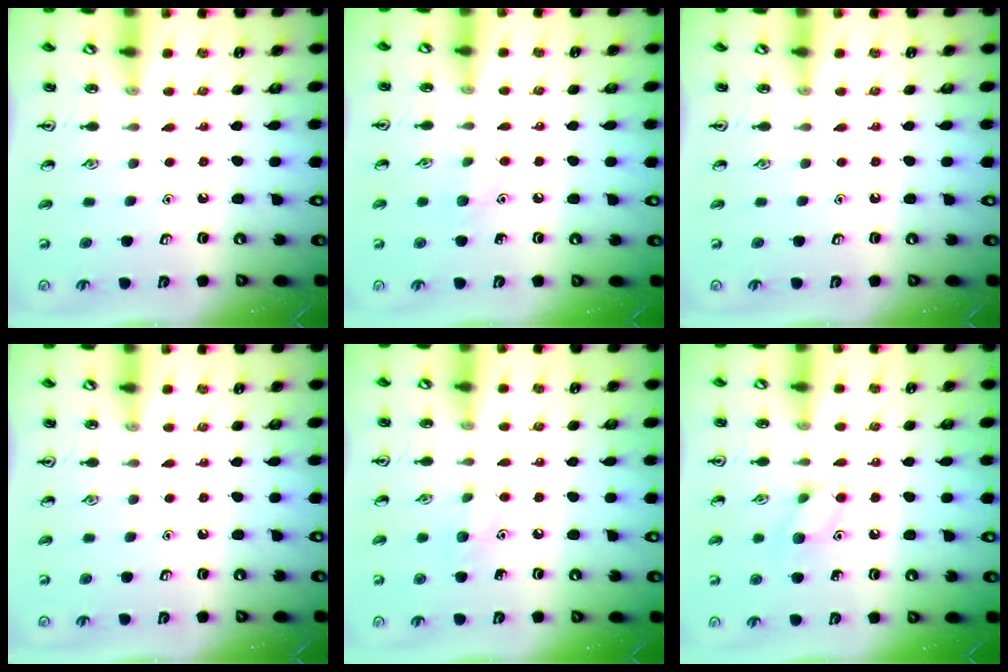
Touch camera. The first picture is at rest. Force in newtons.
{"total": 5.8, "press": 5.5, "slide": 1.8}
{"total": 0.0}
{"total": 0.0}
{"total": 6.4, "press": 6.1, "slide": 2.1}
{"total": 7.9, "press": 7.9, "slide": 0.6}